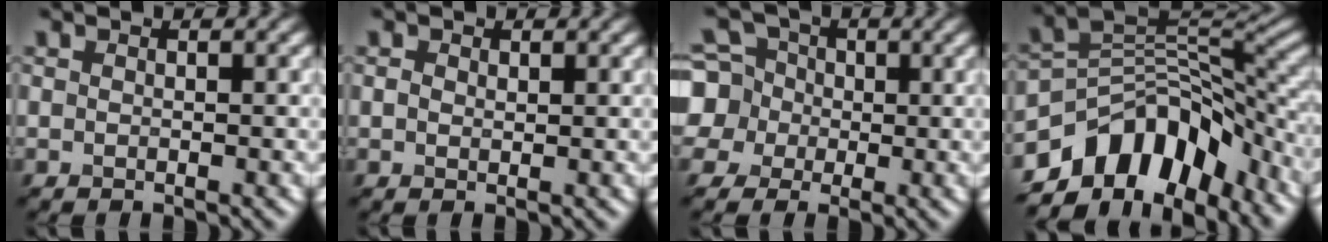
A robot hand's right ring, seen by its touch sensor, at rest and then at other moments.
{"total": 0.8, "force": [0.4, 0.6, 0.4], "torque": [-0.010, -0.002, 0.005]}
{"total": 6.9, "force": [0.9, 6.4, 2.4], "torque": [-0.061, 0.038, -0.018]}
{"total": 10.3, "force": [-5.8, 6.8, 5.3], "torque": [-0.079, 0.015, -0.108]}